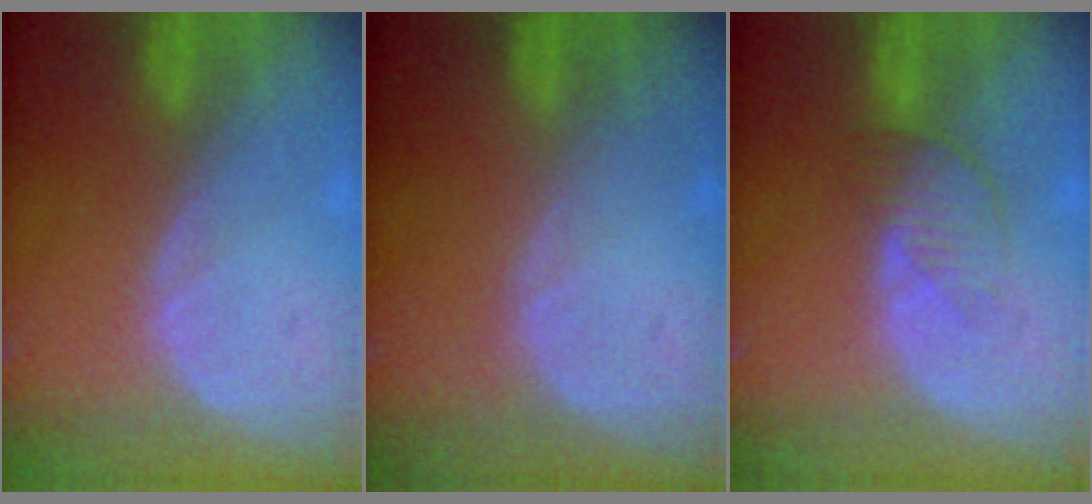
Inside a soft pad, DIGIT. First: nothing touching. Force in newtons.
{"total": 0.0}
{"total": 3.9, "press": 3.6, "slide": 1.4}